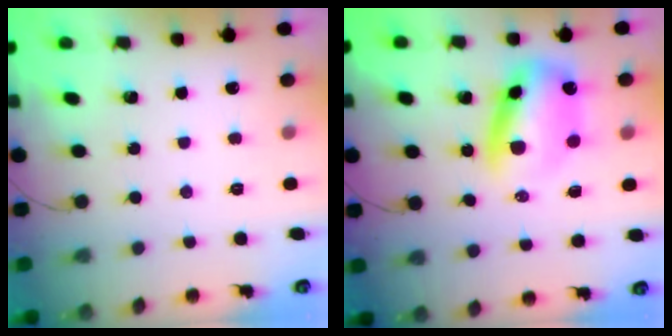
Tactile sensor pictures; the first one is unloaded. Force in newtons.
{"total": 10.9, "press": 10.5, "slide": 2.9}